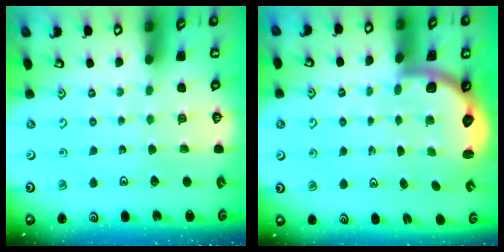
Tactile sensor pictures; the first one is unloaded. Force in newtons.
{"total": 2.8, "press": 2.2, "slide": 1.8}